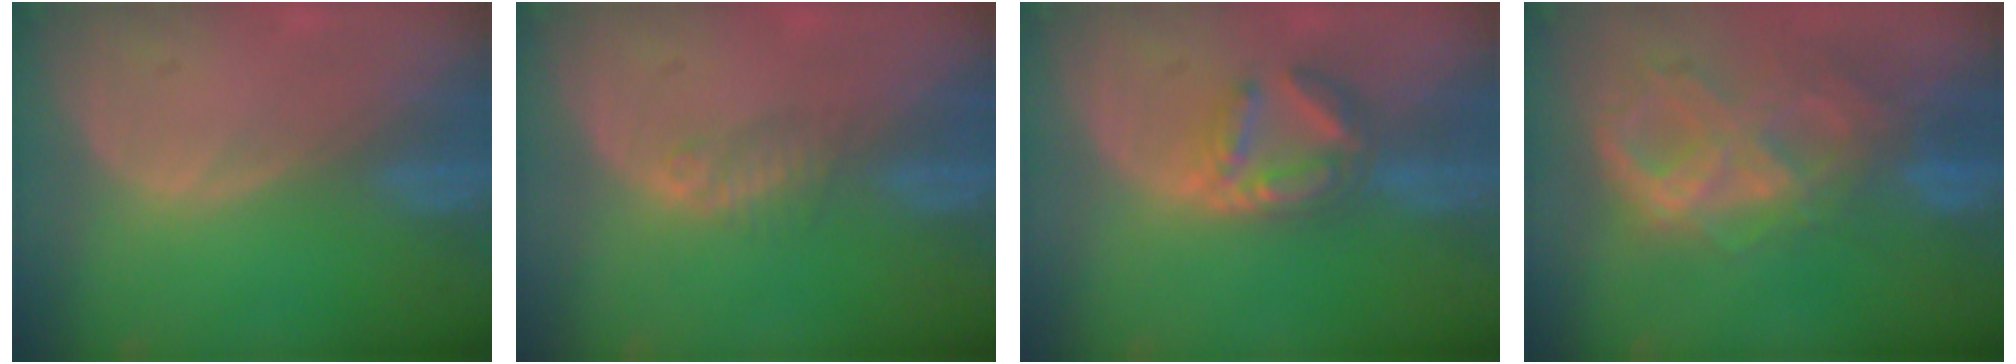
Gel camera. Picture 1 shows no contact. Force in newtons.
{"total": 2.2, "press": 1.9, "slide": 1.0}
{"total": 6.5, "press": 5.9, "slide": 2.8}
{"total": 10.6, "press": 8.9, "slide": 5.7}